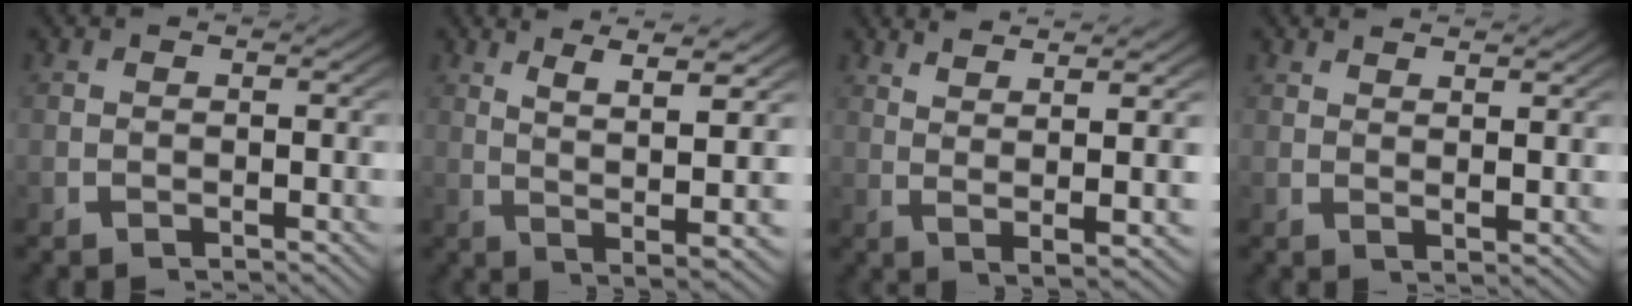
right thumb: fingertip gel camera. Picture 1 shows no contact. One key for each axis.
{"total": 8.4, "fx": 2.9, "fy": 3.1, "fz": 7.3, "tx": -0.119, "ty": 0.000, "tz": 0.047}
{"total": 6.4, "fx": 2.3, "fy": 1.5, "fz": 5.7, "tx": -0.093, "ty": -0.006, "tz": 0.050}
{"total": 1.9, "fx": 1.7, "fy": -0.1, "fz": 0.9, "tx": -0.016, "ty": -0.004, "tz": 0.035}